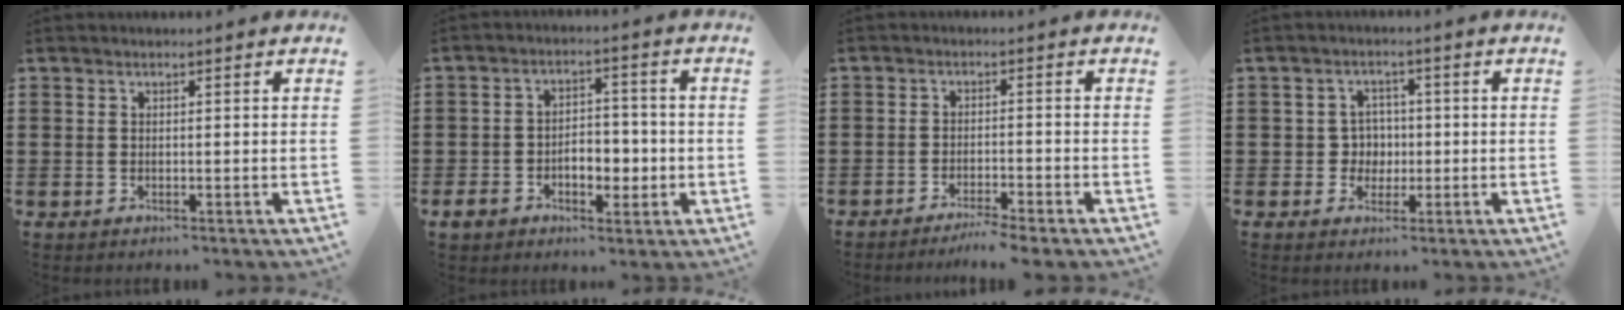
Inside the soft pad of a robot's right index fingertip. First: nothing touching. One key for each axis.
{"total": 6.2, "fx": -1.9, "fy": 4.2, "fz": 4.1, "tx": -0.078, "ty": 0.014, "tz": -0.032}
{"total": 2.7, "fx": -2.6, "fy": -0.4, "fz": 0.9, "tx": -0.017, "ty": -0.001, "tz": -0.051}
{"total": 3.5, "fx": -0.2, "fy": 3.2, "fz": 1.2, "tx": -0.035, "ty": 0.009, "tz": -0.007}